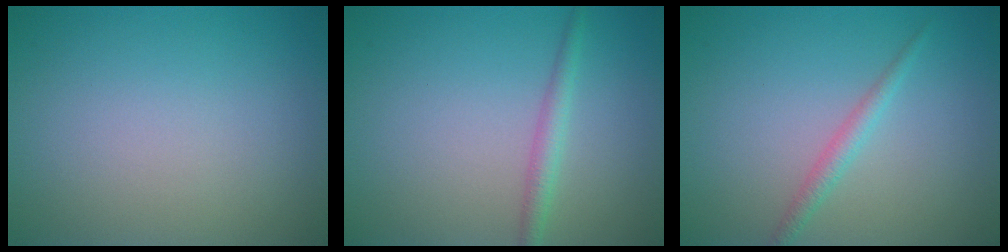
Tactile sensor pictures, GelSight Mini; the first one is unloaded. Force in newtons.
{"total": 1.8, "press": 1.8, "slide": 0.0}
{"total": 1.5, "press": 1.5, "slide": 0.0}